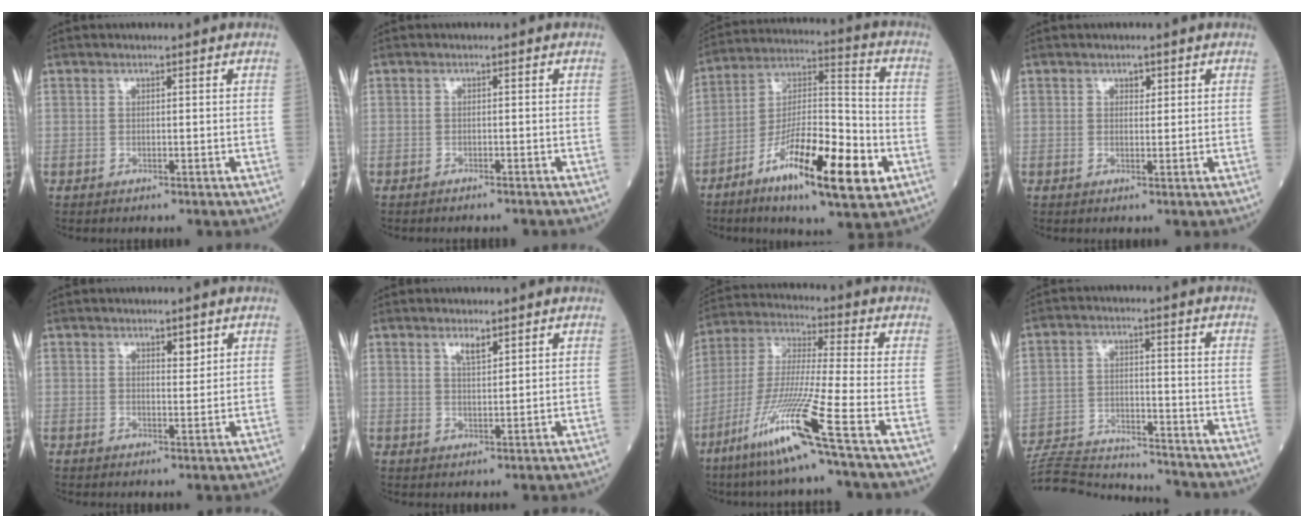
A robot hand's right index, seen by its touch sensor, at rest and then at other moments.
{"total": 2.3, "force": [-2.2, 0.0, 0.7], "torque": [-0.012, -0.001, -0.026]}
{"total": 18.2, "force": [-8.1, 3.5, 15.9], "torque": [-0.284, -0.010, -0.132]}
{"total": 1.1, "force": [0.6, 0.7, 0.6], "torque": [-0.004, -0.003, 0.007]}
{"total": 1.9, "force": [1.2, 0.7, 1.3], "torque": [-0.018, -0.003, 0.018]}
{"total": 2.3, "force": [1.6, 0.4, 1.5], "torque": [-0.030, -0.001, 0.031]}
{"total": 15.1, "force": [-8.3, -2.0, 12.4], "torque": [-0.260, -0.038, -0.161]}
{"total": 16.6, "force": [-16.2, 1.5, 3.3], "torque": [-0.067, 0.005, -0.244]}